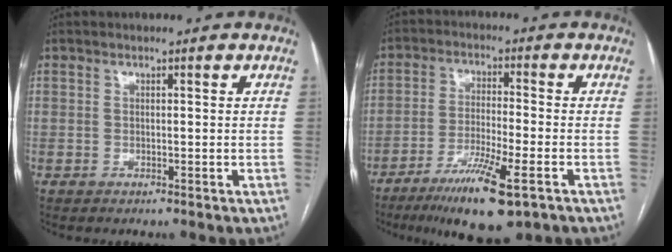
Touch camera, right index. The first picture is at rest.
{"total": 11.3, "force": [-6.6, 1.2, 9.2], "torque": [-0.169, -0.028, -0.110]}